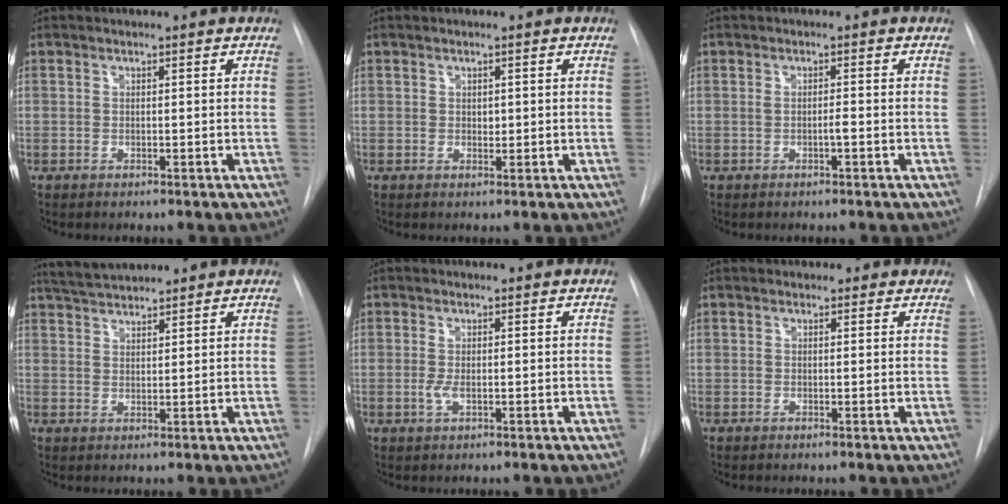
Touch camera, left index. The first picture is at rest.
{"total": 0.7, "force": [0.1, 0.6, 0.4], "torque": [-0.004, 0.001, 0.005]}
{"total": 1.0, "force": [-0.4, 0.0, 0.9], "torque": [-0.017, 0.002, -0.004]}
{"total": 5.8, "force": [5.5, 0.6, 1.6], "torque": [-0.035, 0.031, 0.100]}
{"total": 1.7, "force": [-0.1, 0.6, 1.6], "torque": [-0.038, -0.003, 0.001]}
{"total": 1.9, "force": [1.5, 1.2, 0.1], "torque": [0.007, 0.003, 0.008]}